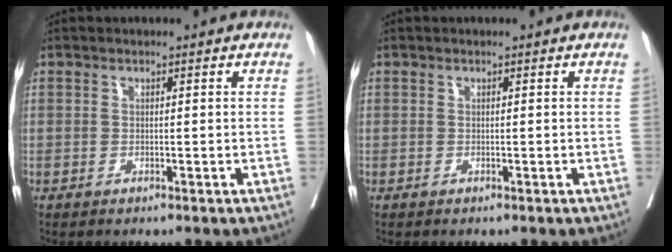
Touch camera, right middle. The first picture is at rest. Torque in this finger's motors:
{"motor_torque": [0.01, -0.01, -0.34, -0.07]}